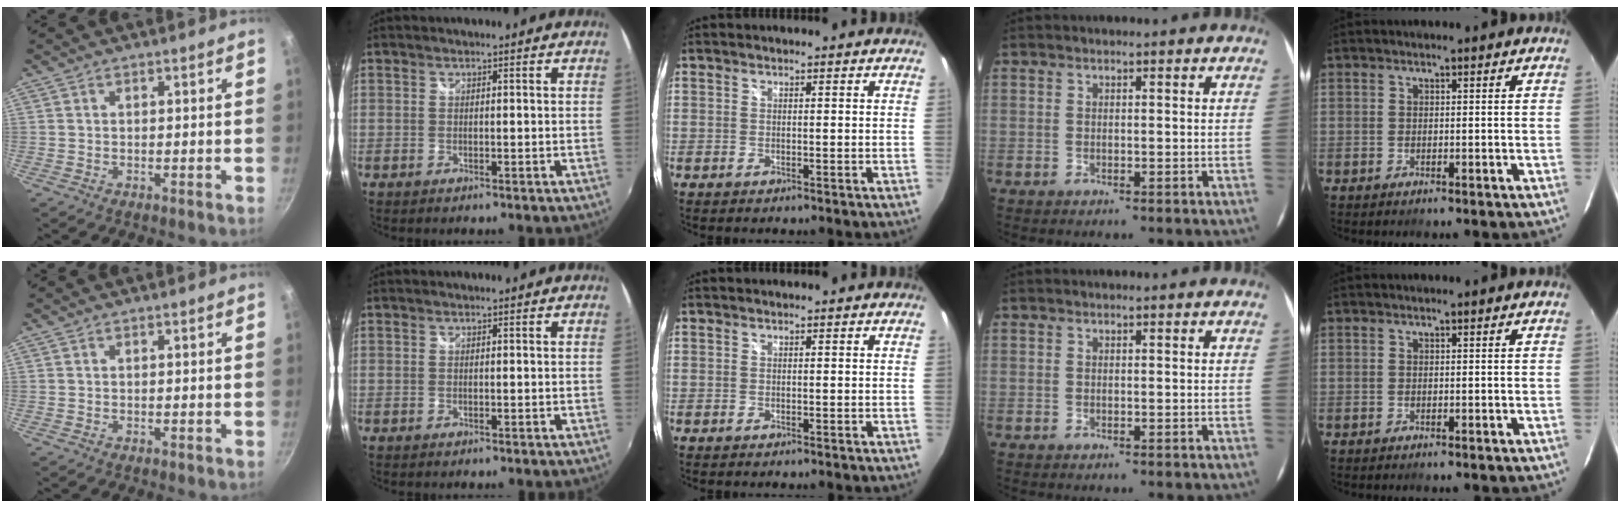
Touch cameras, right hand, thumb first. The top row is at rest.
{}